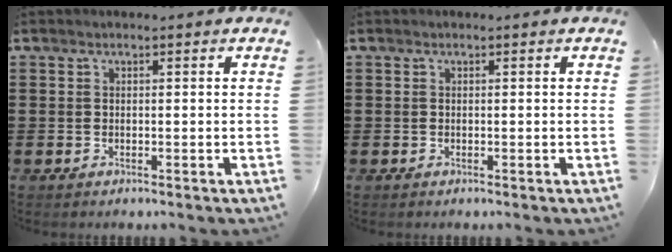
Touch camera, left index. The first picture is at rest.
{"total": 0.0}